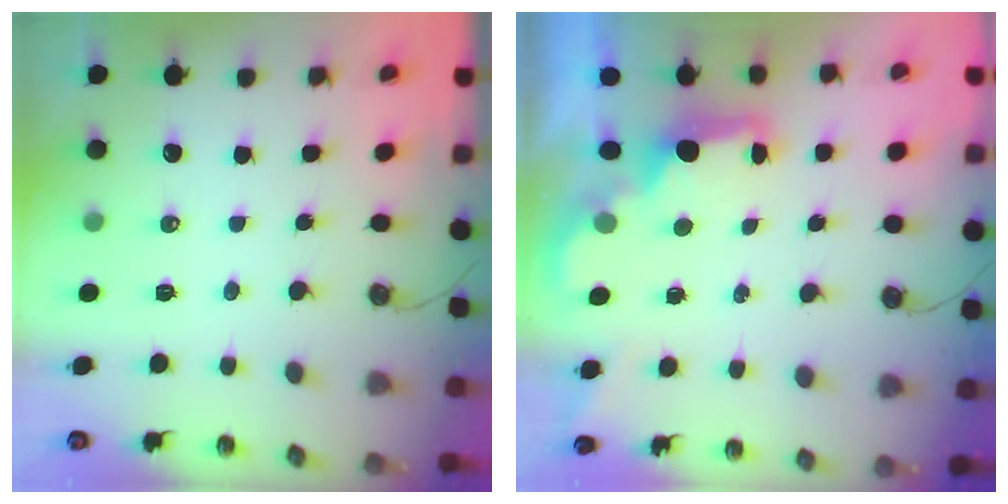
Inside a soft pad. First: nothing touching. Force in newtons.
{"total": 2.3, "press": 2.2, "slide": 0.7}